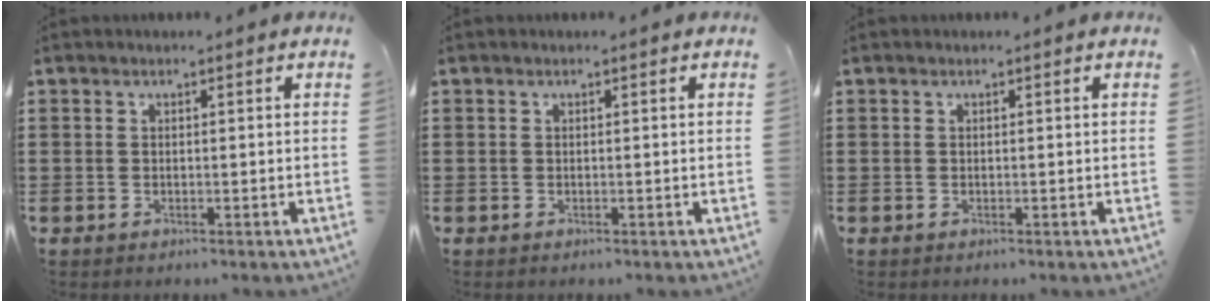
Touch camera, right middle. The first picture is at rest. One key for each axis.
{"total": 0.0}
{"total": 0.0}